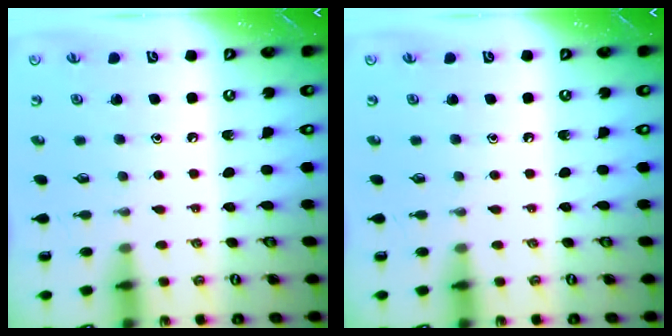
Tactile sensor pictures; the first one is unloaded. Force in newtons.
{"total": 0.0}